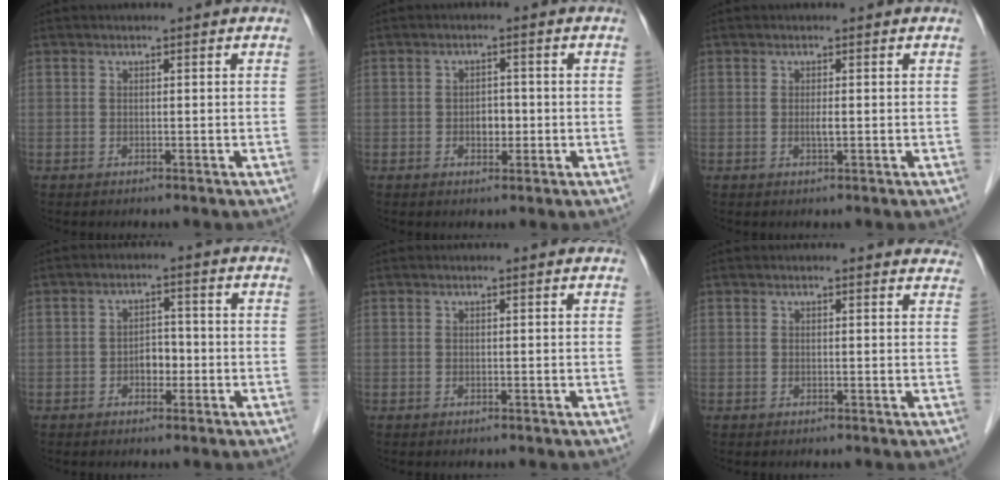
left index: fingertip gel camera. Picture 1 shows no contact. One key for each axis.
{"total": 2.4, "fx": -0.5, "fy": 1.6, "fz": 1.8, "tx": -0.024, "ty": 0.005, "tz": -0.006}
{"total": 1.0, "fx": 0.0, "fy": 0.1, "fz": 1.0, "tx": -0.021, "ty": -0.003, "tz": -0.001}
{"total": 2.9, "fx": -1.0, "fy": 1.8, "fz": 2.0, "tx": -0.028, "ty": 0.008, "tz": -0.018}
{"total": 0.9, "fx": 0.8, "fy": 0.0, "fz": 0.2, "tx": -0.011, "ty": 0.004, "tz": 0.010}
{"total": 6.1, "fx": 5.9, "fy": 1.3, "fz": 1.0, "tx": 0.010, "ty": -0.002, "tz": 0.038}